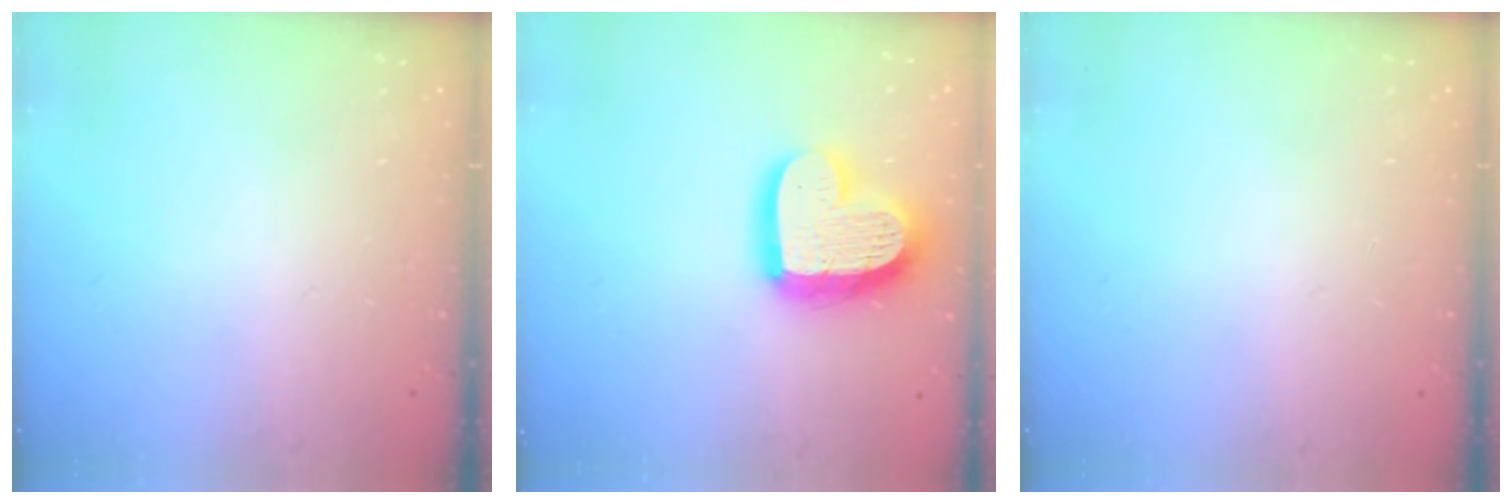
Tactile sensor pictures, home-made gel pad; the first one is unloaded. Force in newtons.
{"total": 17.9, "press": 17.8, "slide": 1.7}
{"total": 0.0}